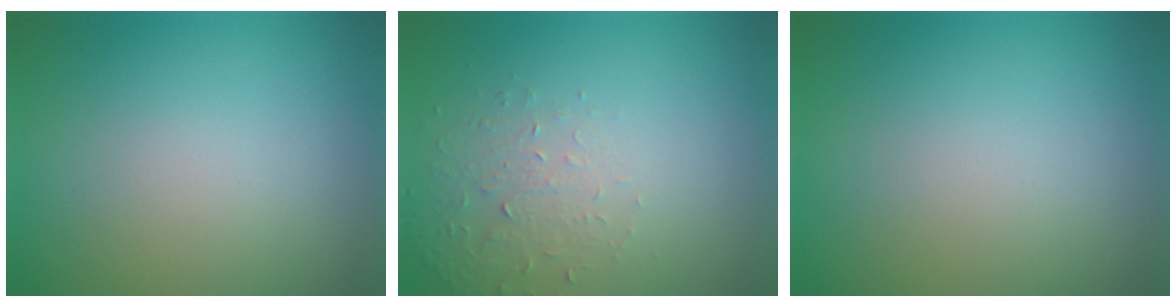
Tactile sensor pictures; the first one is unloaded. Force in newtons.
{"total": 1.6, "press": 0.9, "slide": 1.3}
{"total": 0.0}